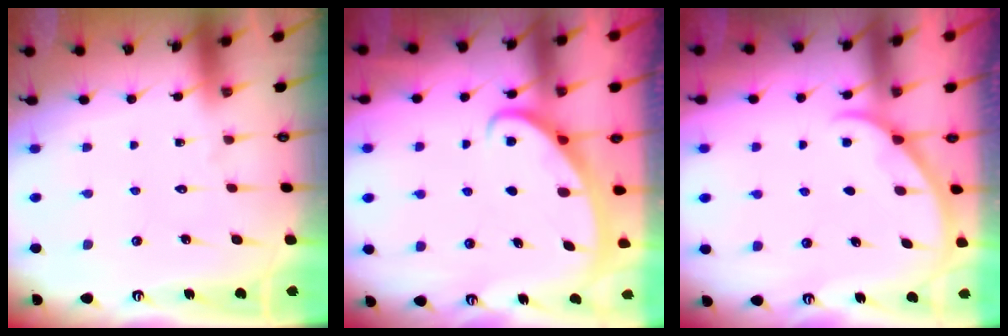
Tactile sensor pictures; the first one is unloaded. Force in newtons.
{"total": 3.0, "press": 2.9, "slide": 0.3}
{"total": 2.0, "press": 2.0, "slide": 0.2}